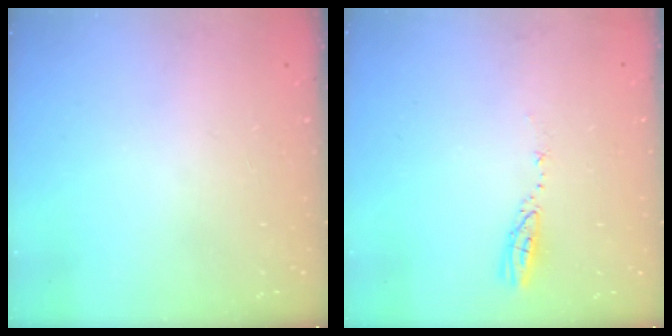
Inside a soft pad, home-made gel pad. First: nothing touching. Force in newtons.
{"total": 3.7, "press": 3.6, "slide": 0.3}